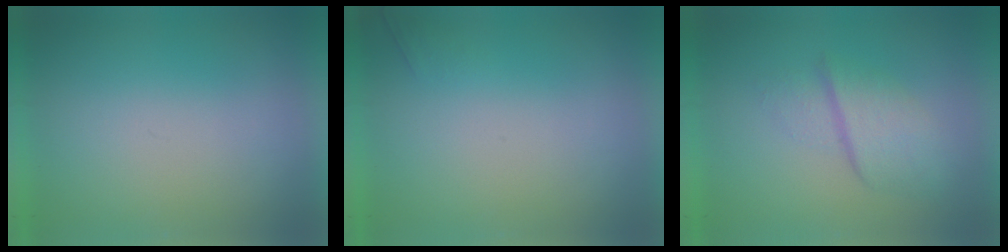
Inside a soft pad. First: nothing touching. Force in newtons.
{"total": 1.1}
{"total": 2.7}